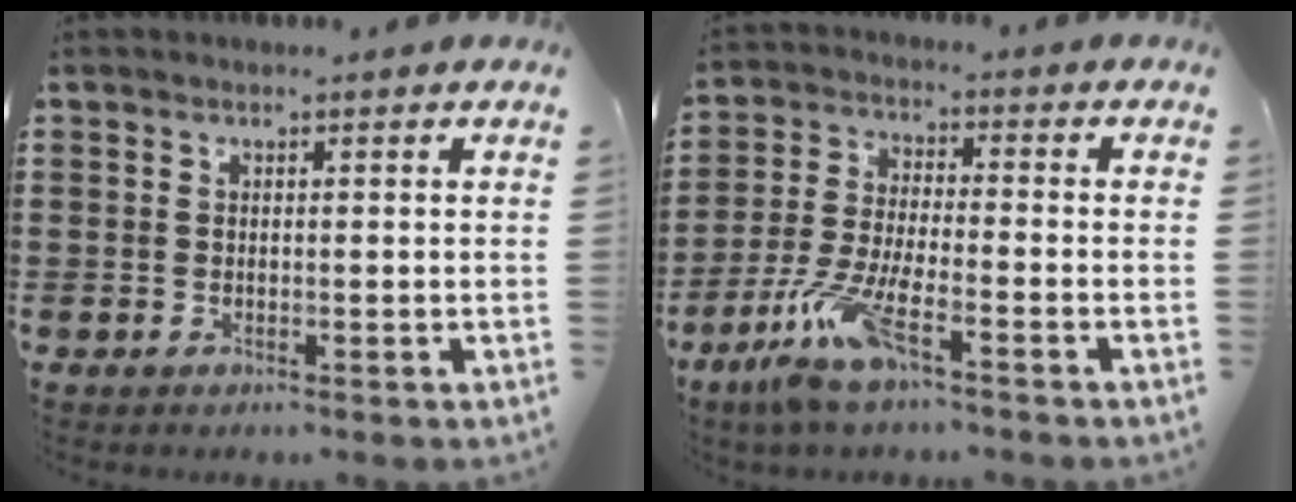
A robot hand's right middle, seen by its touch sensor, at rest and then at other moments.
{"total": 8.5, "force": [-5.7, 1.2, 6.2], "torque": [-0.144, -0.016, -0.111]}